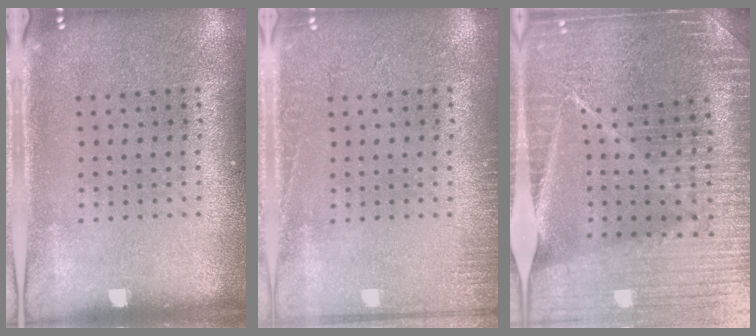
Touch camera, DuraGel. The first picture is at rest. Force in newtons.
{"total": 1.4, "press": 1.4, "slide": 0.4}
{"total": 4.7, "press": 4.4, "slide": 1.7}